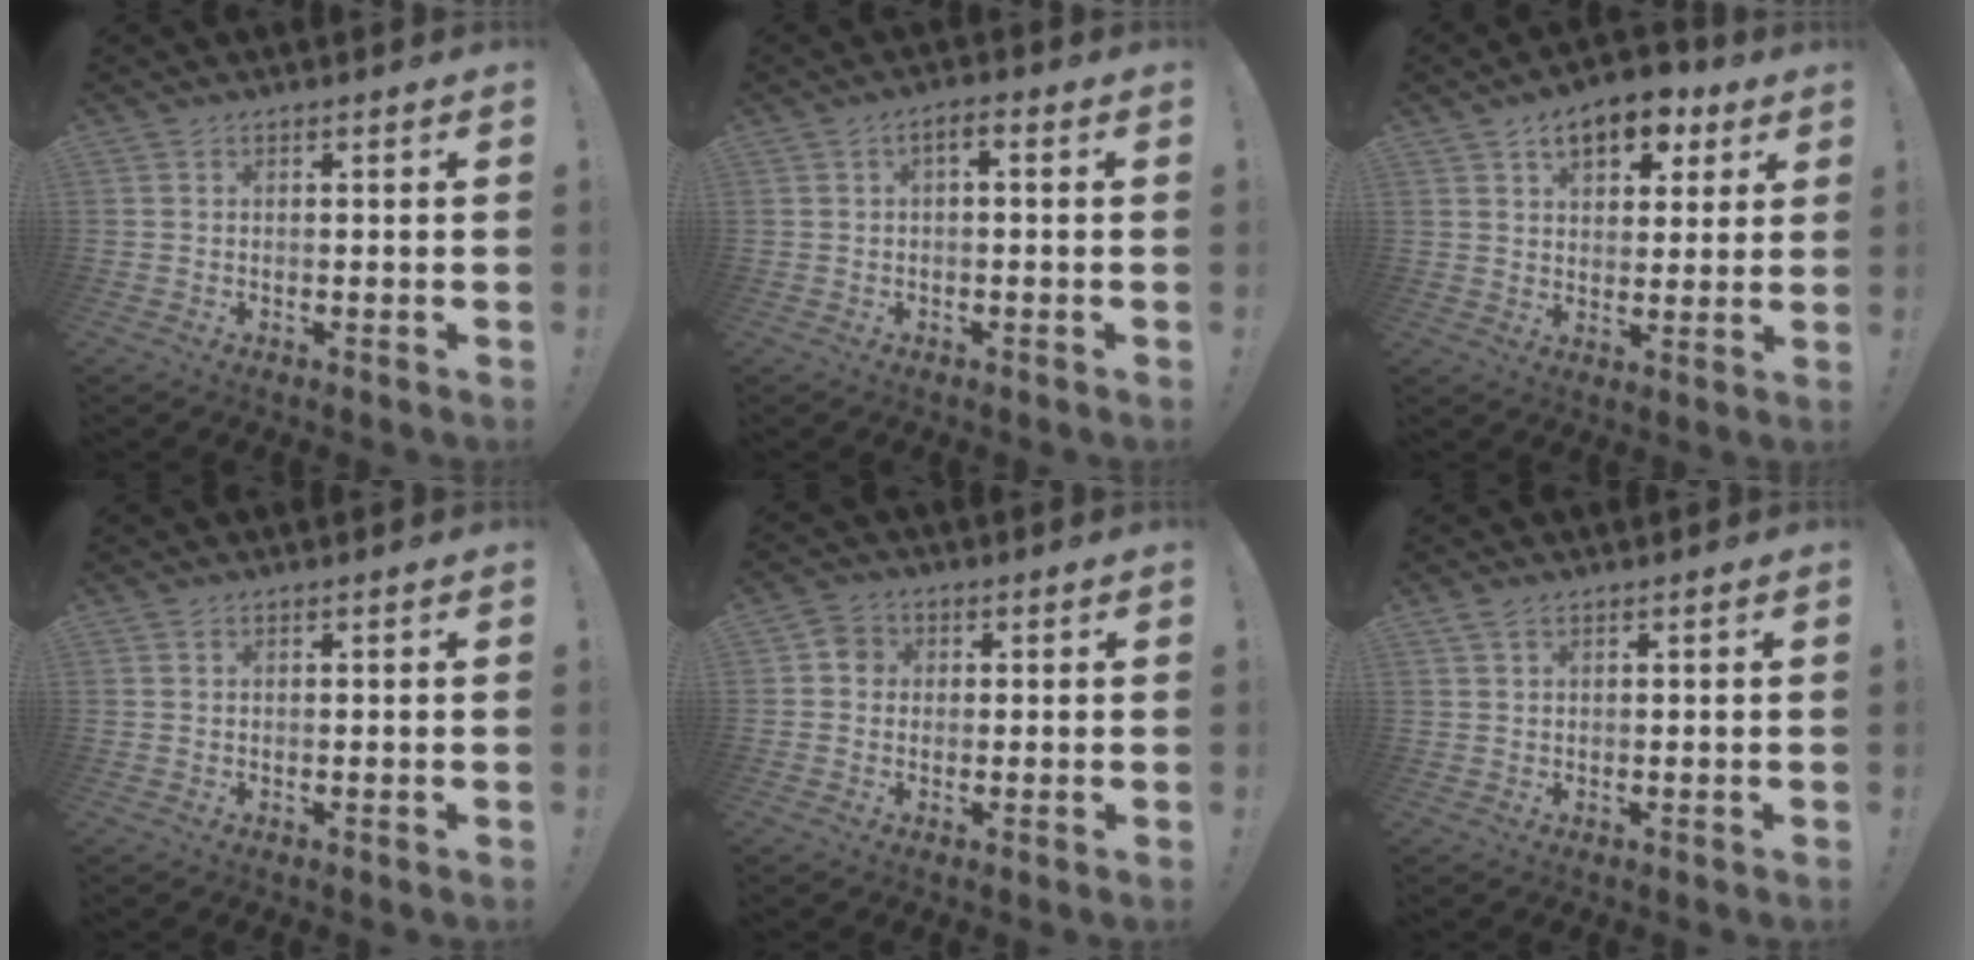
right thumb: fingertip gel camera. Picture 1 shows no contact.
{"total": 2.3, "force": [-1.0, 0.6, 2.0], "torque": [-0.040, 0.010, -0.019]}
{"total": 10.7, "force": [5.6, 6.5, 6.4], "torque": [-0.093, -0.025, 0.101]}
{"total": 0.0}
{"total": 4.1, "force": [0.0, 3.8, 1.6], "torque": [-0.023, 0.012, 0.000]}
{"total": 2.1, "force": [1.3, 0.9, 1.4], "torque": [-0.032, 0.003, 0.025]}